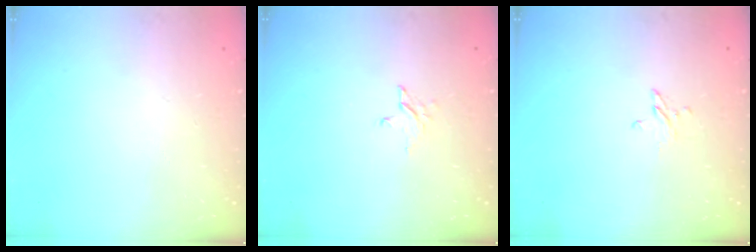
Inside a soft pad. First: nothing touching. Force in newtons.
{"total": 2.6, "press": 2.6, "slide": 0.3}
{"total": 2.7, "press": 2.7, "slide": 0.2}